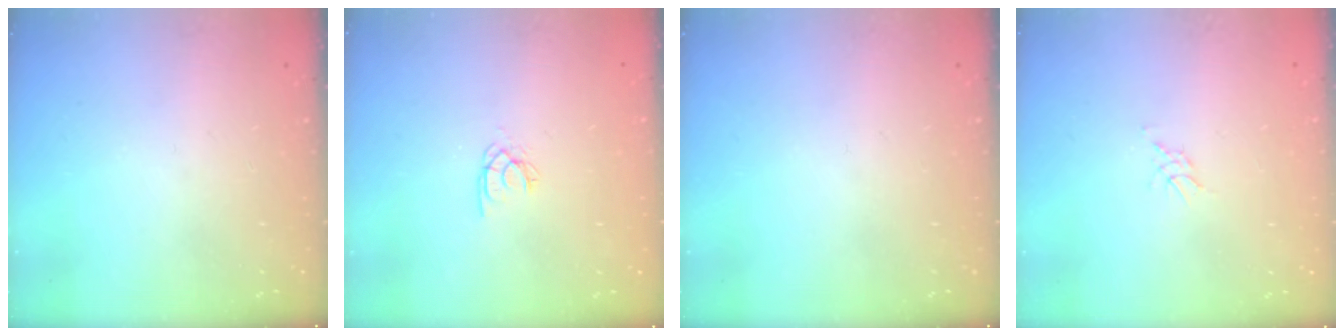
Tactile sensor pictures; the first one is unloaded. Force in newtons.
{"total": 2.0, "press": 2.0, "slide": 0.4}
{"total": 0.0}
{"total": 1.4, "press": 1.4, "slide": 0.2}